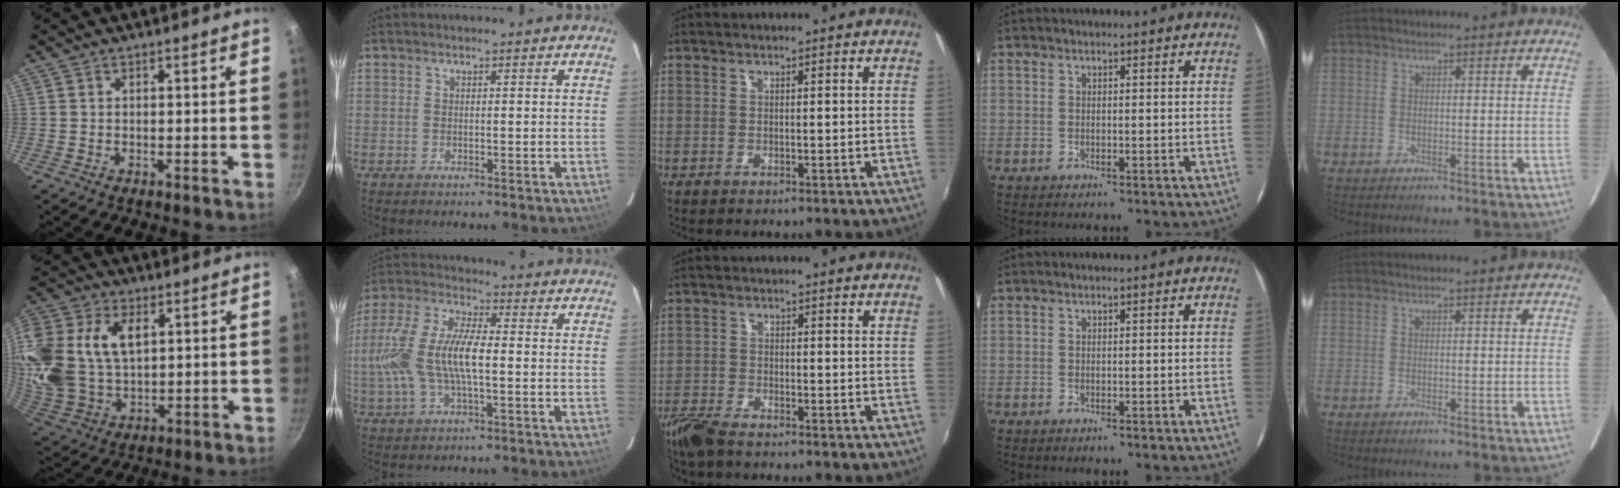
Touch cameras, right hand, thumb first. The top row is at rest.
{"thumb": {"total": 23.7, "force": [6.8, 16.0, 16.1], "torque": [-0.373, 0.011, 0.134]}, "index": {"total": 14.7, "force": [-1.6, 5.5, 13.5], "torque": [-0.286, 0.007, -0.031]}, "middle": {"total": 6.0, "force": [-5.1, 1.5, 2.7], "torque": [-0.075, -0.020, -0.103]}}